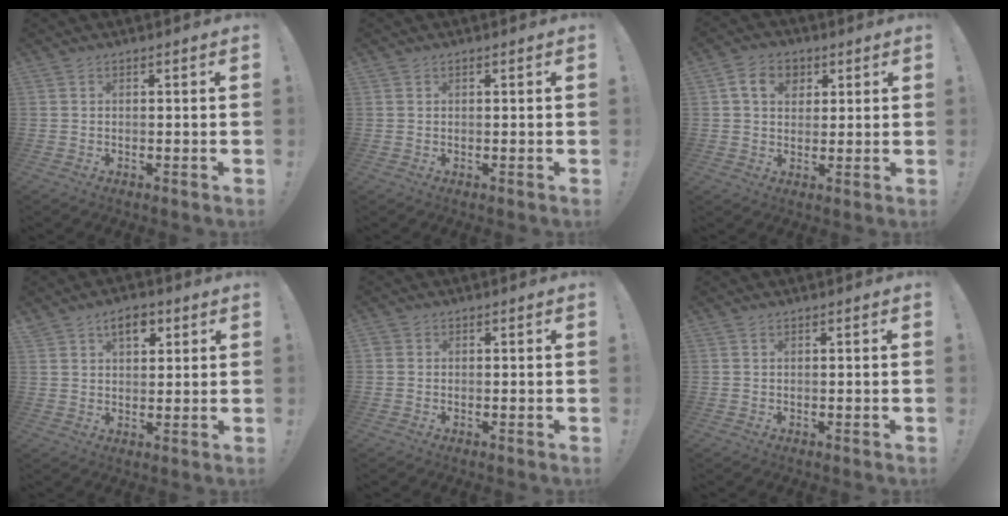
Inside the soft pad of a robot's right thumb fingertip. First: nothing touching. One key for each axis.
{"total": 0.0}
{"total": 8.3, "fx": 3.1, "fy": 6.3, "fz": 4.5, "tx": -0.064, "ty": 0.002, "tz": 0.058}
{"total": 6.5, "fx": 3.3, "fy": 4.0, "fz": 4.0, "tx": -0.050, "ty": -0.007, "tz": 0.056}
{"total": 1.1, "fx": 0.3, "fy": 0.9, "fz": 0.5, "tx": -0.009, "ty": 0.001, "tz": 0.005}
{"total": 0.0}